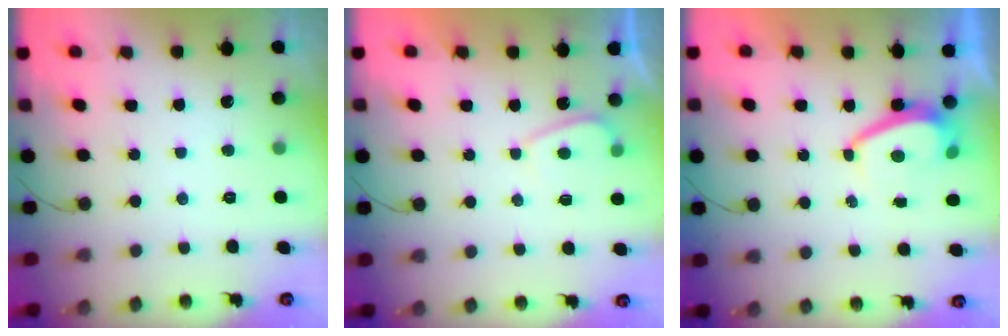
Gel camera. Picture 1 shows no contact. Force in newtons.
{"total": 1.2, "press": 1.0, "slide": 0.6}
{"total": 2.8, "press": 2.7, "slide": 0.5}